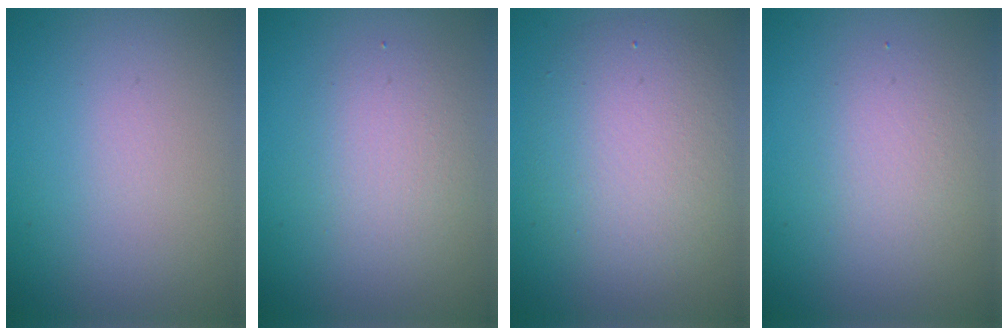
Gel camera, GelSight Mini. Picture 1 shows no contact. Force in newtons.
{"total": 2.7, "press": 2.7, "slide": 0.0}
{"total": 5.4, "press": 5.3, "slide": 0.5}
{"total": 2.4, "press": 2.4, "slide": 0.4}